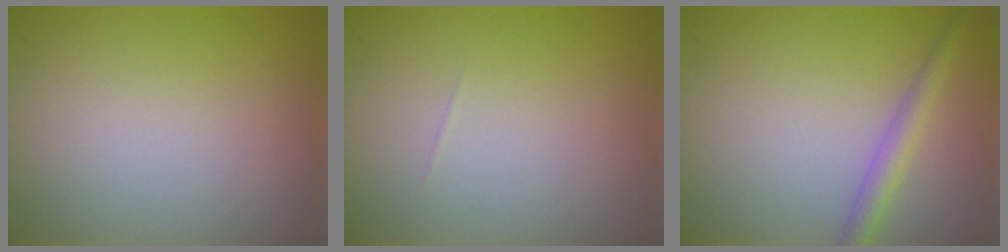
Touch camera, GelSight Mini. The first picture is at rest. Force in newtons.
{"total": 0.0}
{"total": 2.2, "press": 2.2, "slide": 0.1}